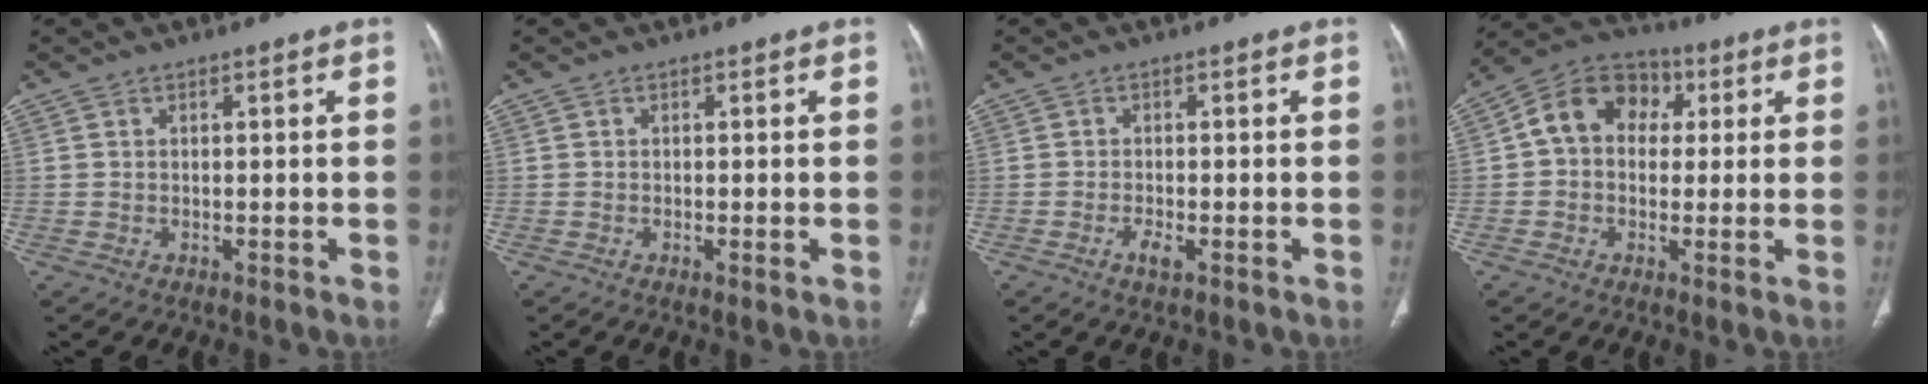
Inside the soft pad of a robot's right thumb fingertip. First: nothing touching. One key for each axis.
{"total": 0.9, "fx": -0.2, "fy": 0.0, "fz": 0.8, "tx": -0.019, "ty": -0.004, "tz": -0.004}
{"total": 2.1, "fx": -1.0, "fy": 0.6, "fz": 1.8, "tx": -0.038, "ty": -0.001, "tz": -0.022}
{"total": 11.2, "fx": 2.1, "fy": 8.8, "fz": 6.6, "tx": -0.083, "ty": 0.027, "tz": 0.020}